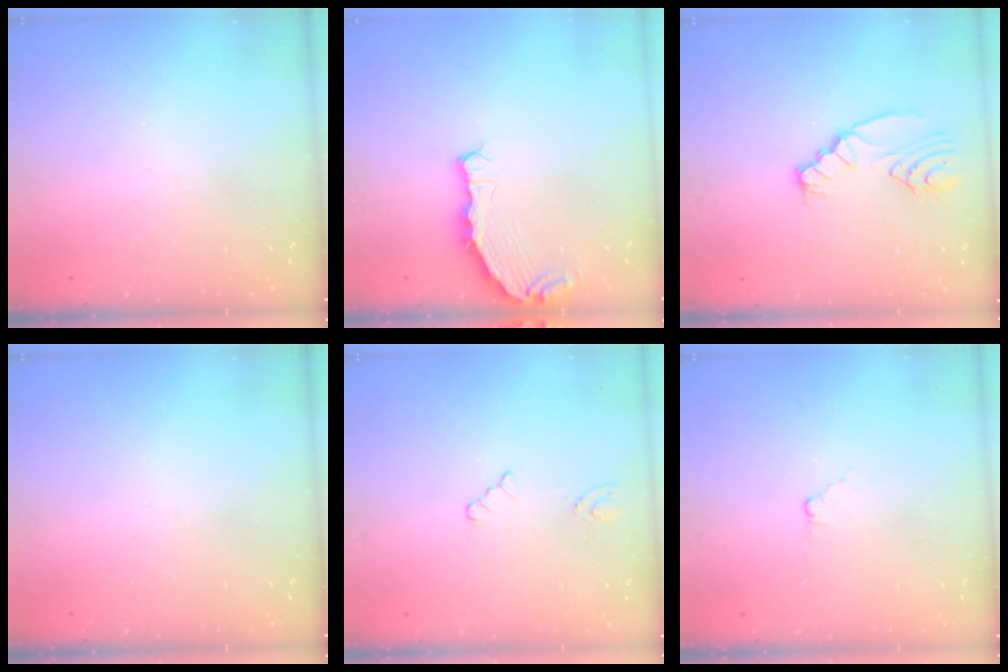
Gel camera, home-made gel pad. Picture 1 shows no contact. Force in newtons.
{"total": 7.1, "press": 5.5, "slide": 4.6}
{"total": 5.1, "press": 5.1, "slide": 0.6}
{"total": 0.0}
{"total": 2.8, "press": 2.8, "slide": 0.4}
{"total": 3.9, "press": 3.8, "slide": 0.5}